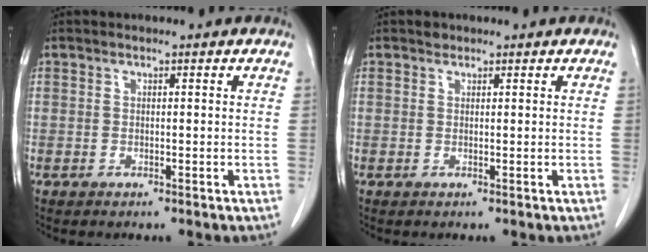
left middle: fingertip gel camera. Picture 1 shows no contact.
{"total": 0.7, "force": [0.6, 0.4, 0.1], "torque": [-0.005, 0.000, 0.008]}